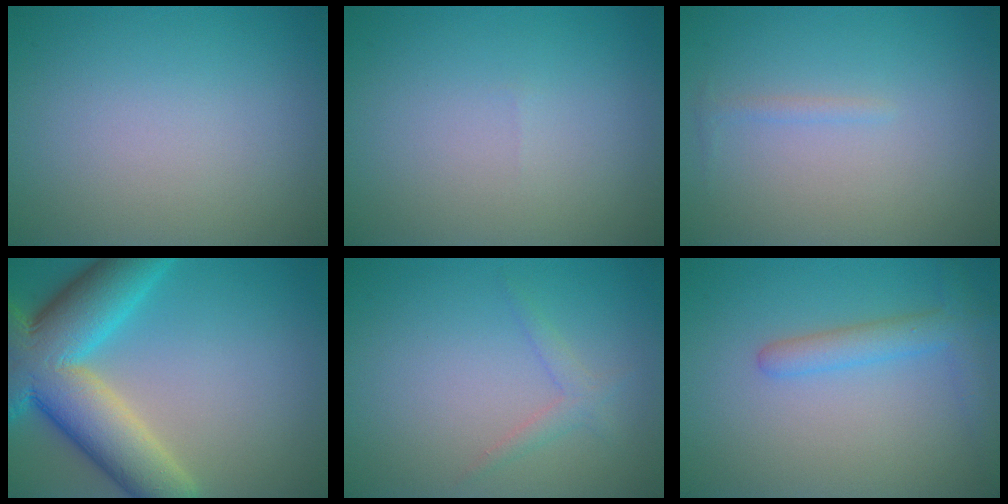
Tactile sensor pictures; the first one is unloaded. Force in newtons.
{"total": 0.0}
{"total": 0.7, "press": 0.7, "slide": 0.0}
{"total": 12.3, "press": 12.3, "slide": 0.8}
{"total": 1.3, "press": 1.3, "slide": 0.1}
{"total": 2.9, "press": 2.9, "slide": 0.2}